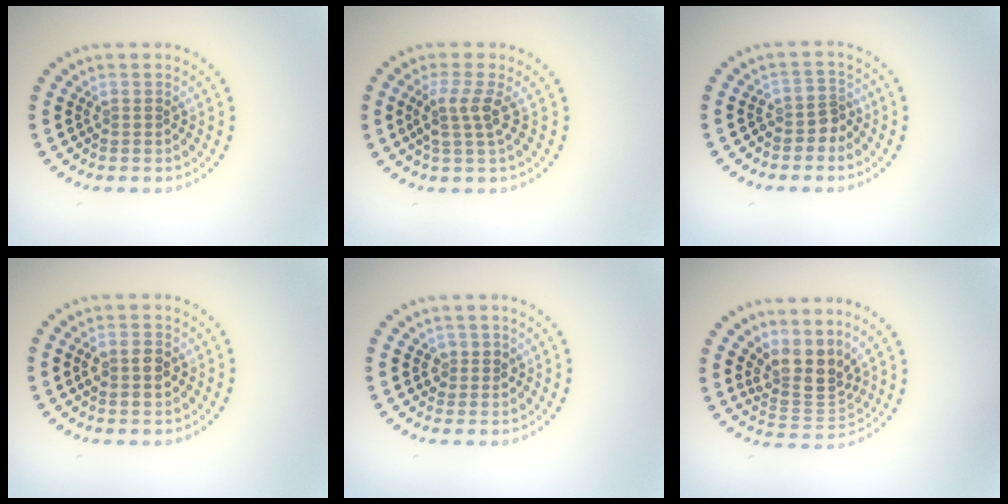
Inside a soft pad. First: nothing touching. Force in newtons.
{"total": 2.6, "press": 2.0, "slide": 1.6}
{"total": 1.9, "press": 1.4, "slide": 1.2}
{"total": 2.1, "press": 2.0, "slide": 0.1}
{"total": 1.4, "press": 1.3, "slide": 0.4}
{"total": 3.9, "press": 2.9, "slide": 2.5}